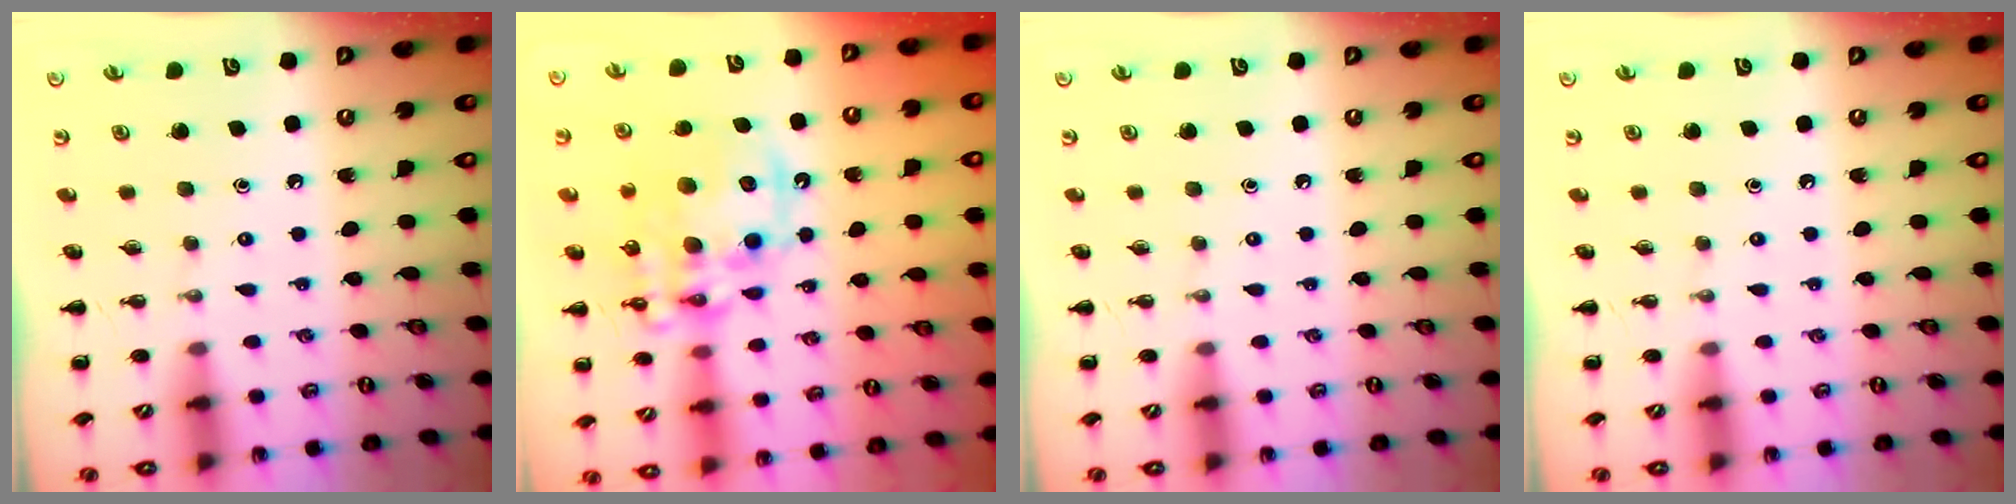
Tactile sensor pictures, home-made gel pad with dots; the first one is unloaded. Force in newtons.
{"total": 16.5, "press": 16.1, "slide": 3.8}
{"total": 0.0}
{"total": 0.0}